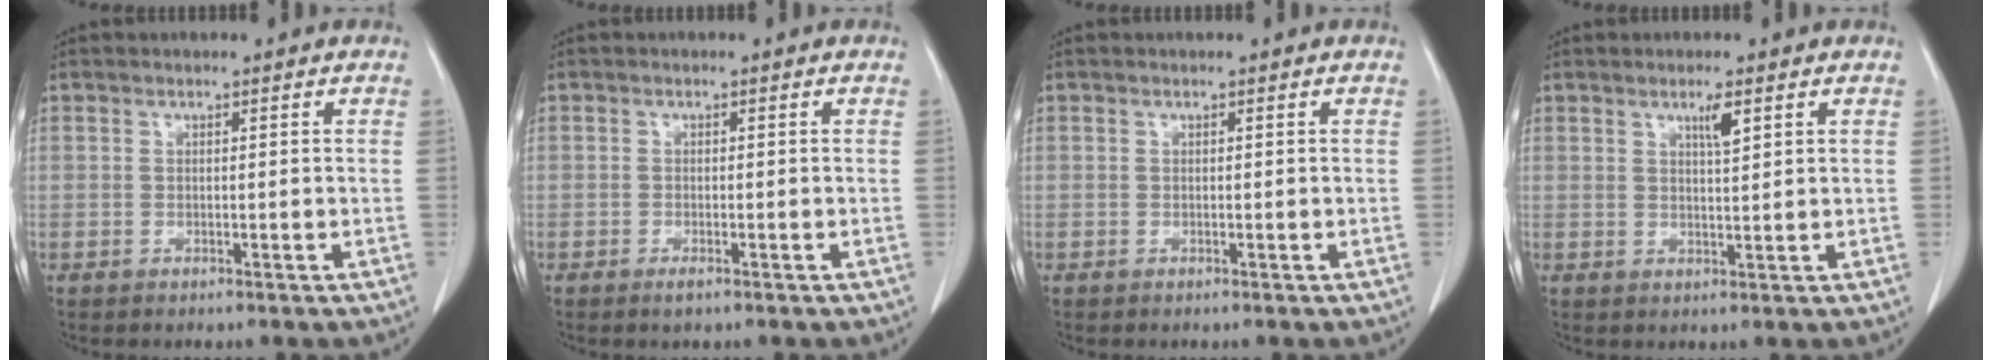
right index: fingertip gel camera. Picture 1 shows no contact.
{"total": 1.1, "force": [-0.8, 0.2, 0.7], "torque": [-0.013, -0.002, -0.011]}
{"total": 0.0}
{"total": 2.6, "force": [1.4, 0.2, 2.2], "torque": [-0.039, -0.003, 0.026]}